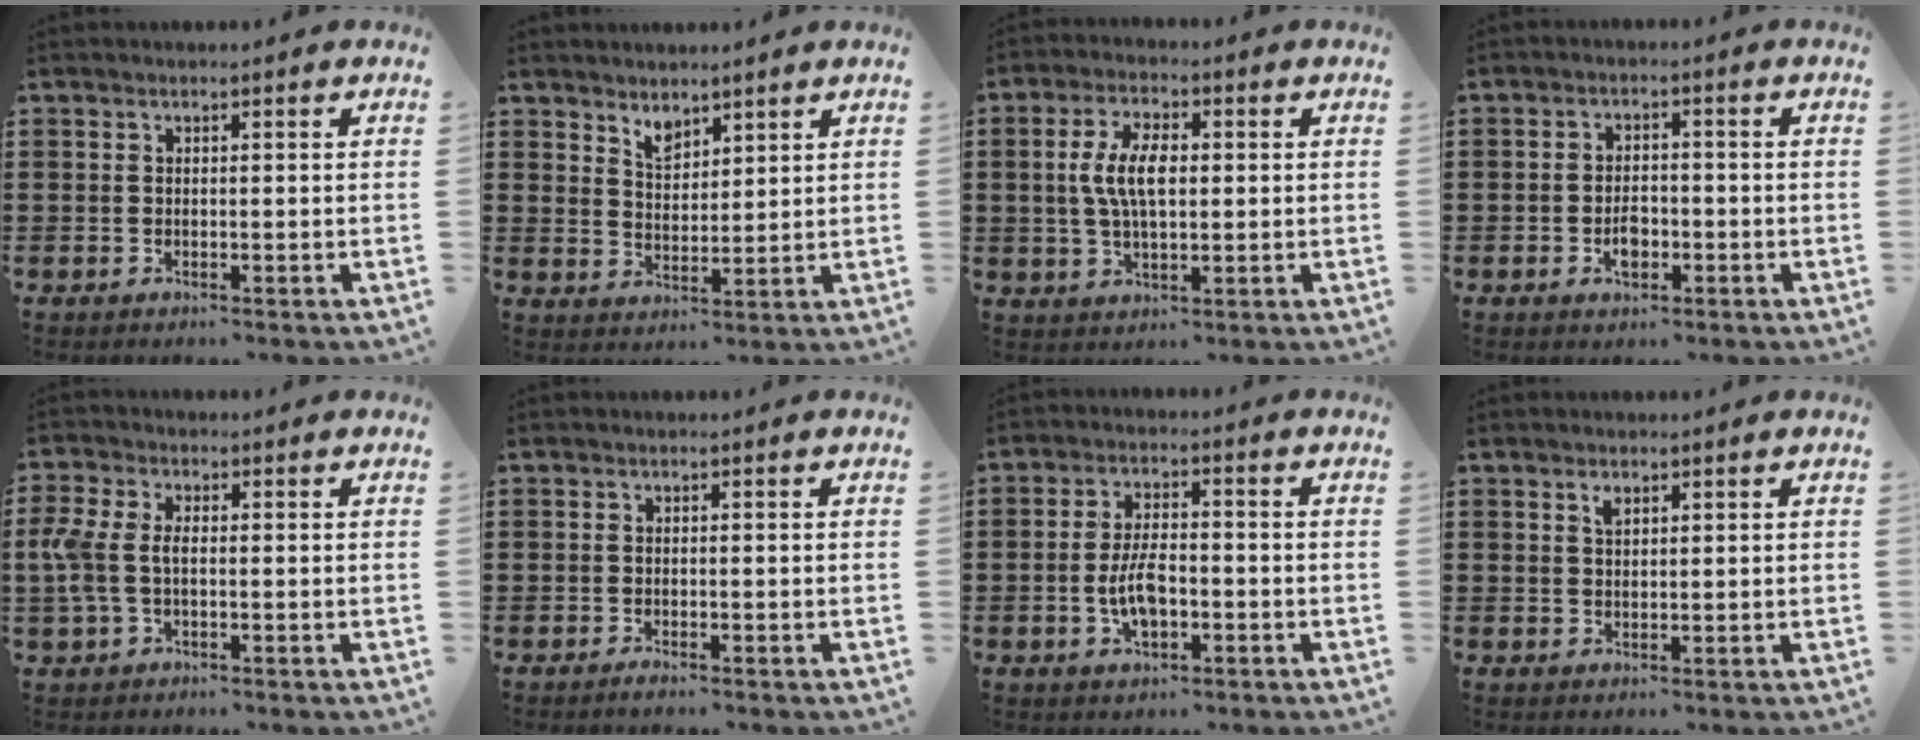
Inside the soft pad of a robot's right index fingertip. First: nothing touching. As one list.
[{"total": 3.1, "force": [2.8, 1.4, 0.6], "torque": [-0.022, 0.002, 0.052]}, {"total": 7.3, "force": [0.5, 3.3, 6.5], "torque": [-0.138, 0.007, 0.003]}, {"total": 3.3, "force": [-1.2, 1.7, 2.6], "torque": [-0.049, 0.001, -0.021]}, {"total": 4.8, "force": [-0.5, 2.8, 3.9], "torque": [-0.111, -0.006, -0.019]}, {"total": 0.6, "force": [-0.6, 0.0, 0.3], "torque": [-0.007, -0.004, -0.010]}, {"total": 5.9, "force": [-1.5, 2.6, 5.1], "torque": [-0.110, -0.001, -0.031]}, {"total": 1.6, "force": [1.0, 0.7, 0.9], "torque": [-0.021, 0.004, 0.017]}]